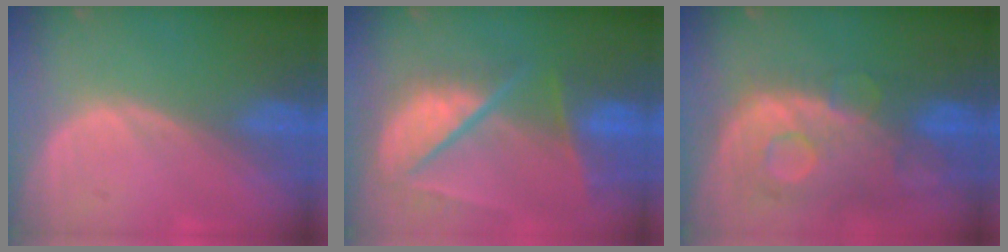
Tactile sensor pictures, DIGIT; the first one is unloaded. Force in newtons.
{"total": 10.3, "press": 8.6, "slide": 5.5}
{"total": 11.2, "press": 9.7, "slide": 5.5}